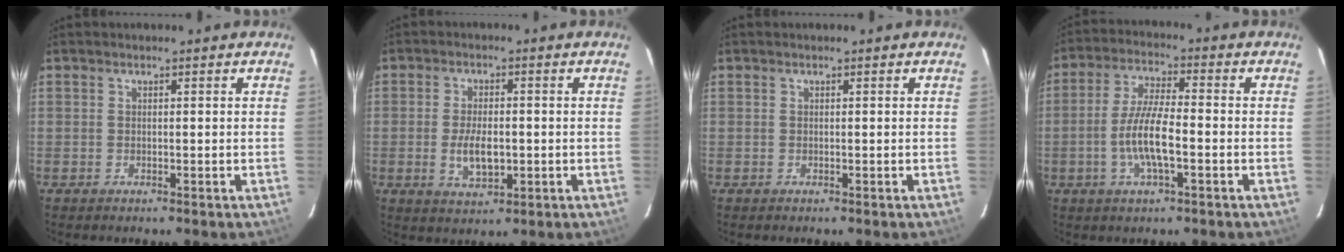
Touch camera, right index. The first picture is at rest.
{"total": 6.3, "force": [-1.1, 3.1, 5.4], "torque": [-0.108, -0.007, -0.016]}
{"total": 0.0}
{"total": 8.8, "force": [-2.6, 1.9, 8.2], "torque": [-0.167, 0.000, -0.051]}